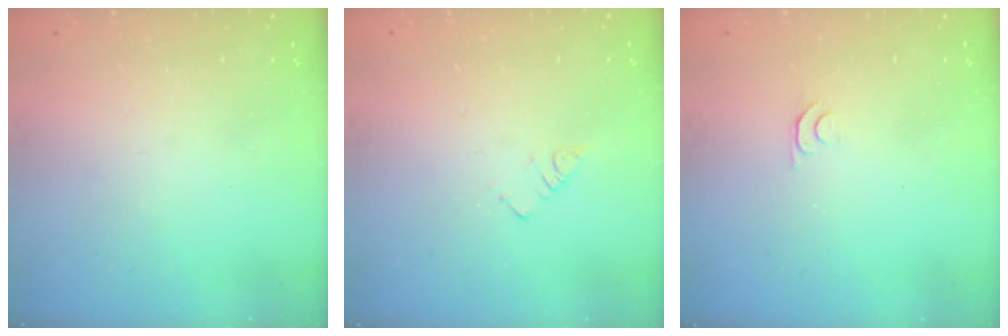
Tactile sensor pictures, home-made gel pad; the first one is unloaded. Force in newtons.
{"total": 2.3, "press": 2.3, "slide": 0.4}
{"total": 4.6, "press": 4.5, "slide": 0.7}